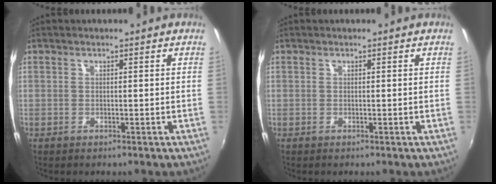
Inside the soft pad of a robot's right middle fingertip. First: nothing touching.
{"total": 0.0}